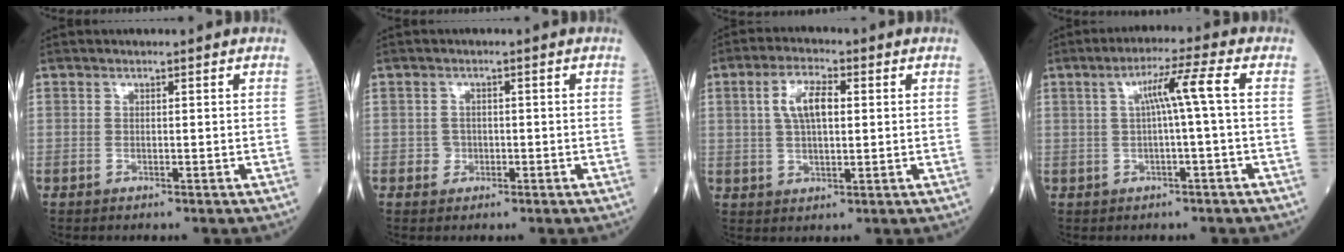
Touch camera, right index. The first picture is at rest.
{"total": 2.0, "force": [-0.6, 1.9, 0.6], "torque": [-0.011, 0.007, -0.006]}
{"total": 7.0, "force": [1.6, 2.9, 6.2], "torque": [-0.133, 0.015, 0.032]}
{"total": 6.3, "force": [0.6, -0.3, 6.2], "torque": [-0.116, 0.017, 0.014]}